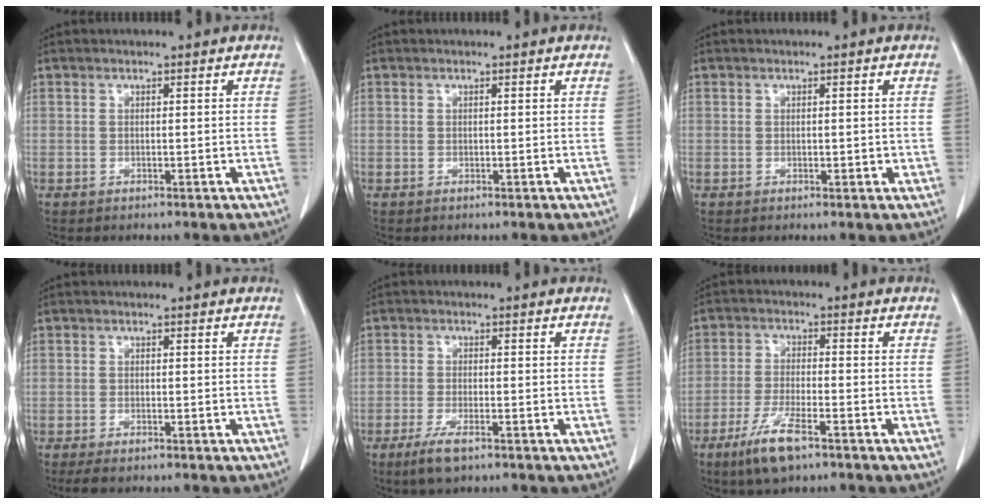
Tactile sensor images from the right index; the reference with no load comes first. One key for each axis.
{"total": 0.0}
{"total": 1.0, "fx": -0.1, "fy": 0.5, "fz": 0.9, "tx": -0.012, "ty": -0.001, "tz": 0.000}
{"total": 2.6, "fx": -2.0, "fy": 0.6, "fz": 1.5, "tx": -0.026, "ty": -0.007, "tz": -0.028}
{"total": 4.4, "fx": -2.8, "fy": 0.9, "fz": 3.3, "tx": -0.075, "ty": -0.010, "tz": -0.048}
{"total": 7.5, "fx": -4.8, "fy": 1.3, "fz": 5.7, "tx": -0.120, "ty": -0.014, "tz": -0.085}